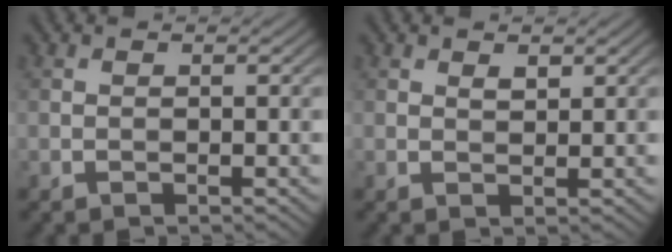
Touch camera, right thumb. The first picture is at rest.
{"total": 1.3, "force": [0.9, 0.6, 0.8], "torque": [-0.016, -0.003, 0.018]}